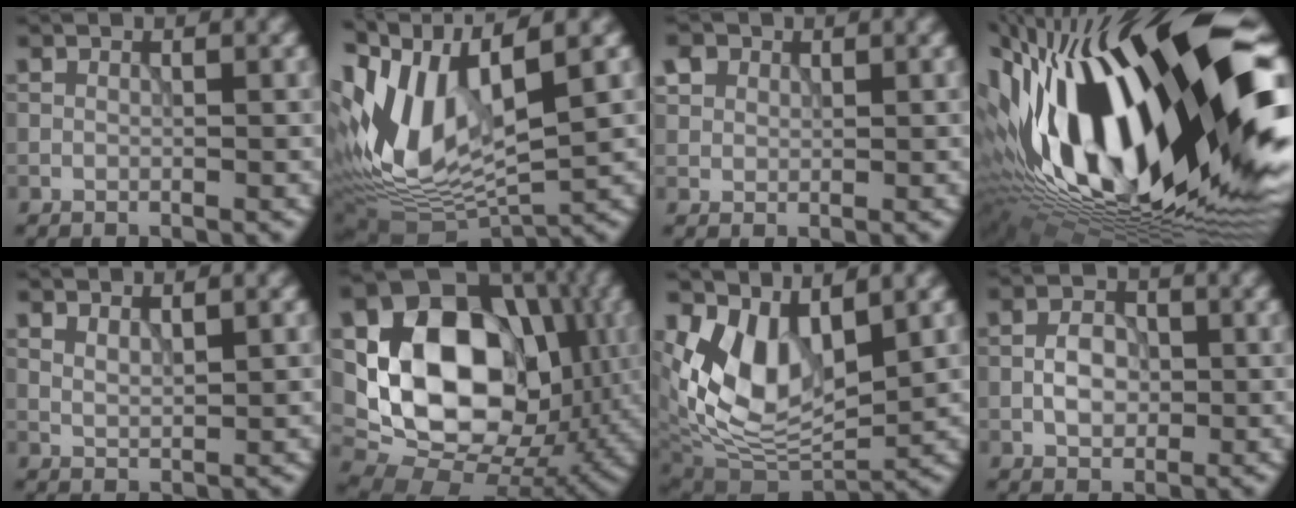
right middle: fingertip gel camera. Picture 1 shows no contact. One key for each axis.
{"total": 12.2, "fx": 1.2, "fy": 5.8, "fz": 10.7, "tx": -0.230, "ty": 0.003, "tz": 0.025}
{"total": 1.7, "fx": 0.9, "fy": 1.4, "fz": 0.5, "tx": -0.015, "ty": 0.005, "tz": 0.022}
{"total": 20.7, "fx": 0.5, "fy": 9.0, "fz": 18.7, "tx": -0.333, "ty": -0.004, "tz": -0.011}
{"total": 1.2, "fx": 0.9, "fy": 0.3, "fz": 0.7, "tx": -0.020, "ty": -0.003, "tz": 0.020}
{"total": 16.2, "fx": 0.8, "fy": 12.3, "fz": 10.4, "tx": -0.183, "ty": -0.004, "tz": 0.011}
{"total": 7.6, "fx": 2.8, "fy": 4.3, "fz": 5.7, "tx": -0.111, "ty": -0.023, "tz": 0.062}
{"total": 2.9, "fx": -0.7, "fy": 2.0, "fz": 2.0, "tx": -0.034, "ty": 0.003, "tz": -0.015}